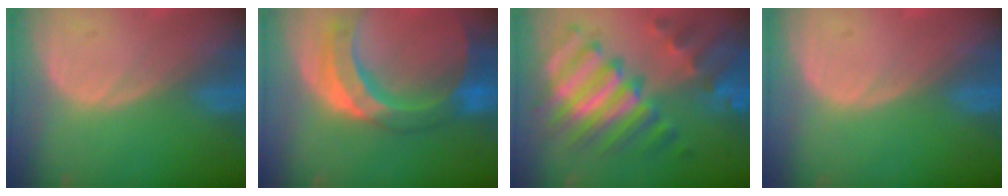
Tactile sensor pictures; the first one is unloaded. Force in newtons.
{"total": 11.6, "press": 9.8, "slide": 6.2}
{"total": 11.8, "press": 11.8, "slide": 1.2}
{"total": 0.0}